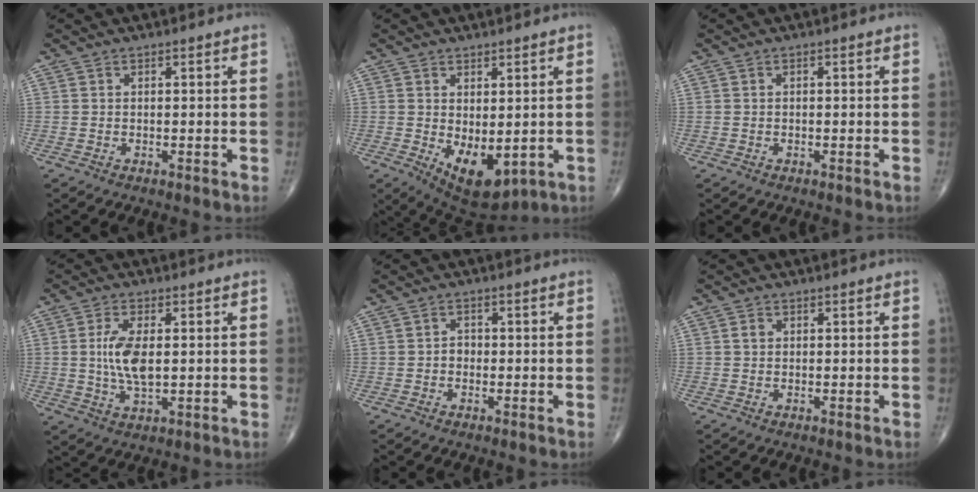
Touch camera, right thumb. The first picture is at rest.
{"total": 9.4, "force": [-1.3, 4.8, 7.9], "torque": [-0.106, -0.012, 0.002]}
{"total": 0.0}
{"total": 8.0, "force": [0.6, 3.6, 7.1], "torque": [-0.146, -0.009, 0.015]}
{"total": 1.7, "force": [-0.4, 1.4, 0.8], "torque": [-0.002, 0.006, -0.010]}
{"total": 1.2, "force": [0.3, 1.0, 0.6], "torque": [-0.009, 0.004, 0.004]}